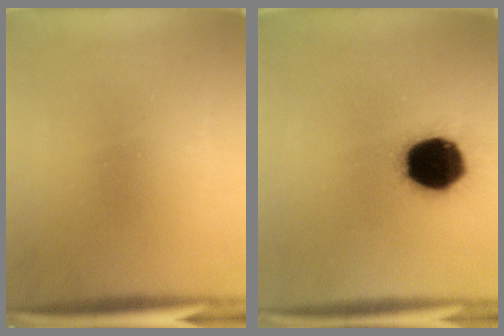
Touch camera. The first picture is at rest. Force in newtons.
{"total": 19.1}